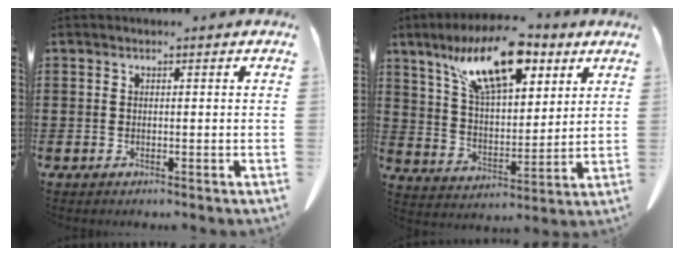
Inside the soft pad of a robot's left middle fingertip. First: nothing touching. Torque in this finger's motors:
{"motor_torque": [2.14, 0.00, 0.56, 0.21]}